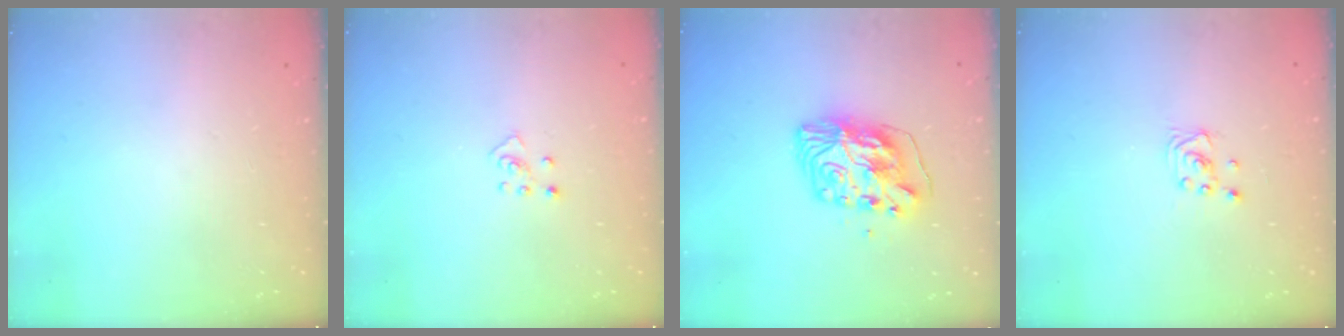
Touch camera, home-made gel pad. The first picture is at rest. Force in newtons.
{"total": 3.7, "press": 3.7, "slide": 0.3}
{"total": 9.6, "press": 9.6, "slide": 0.4}
{"total": 2.2, "press": 2.2, "slide": 0.1}